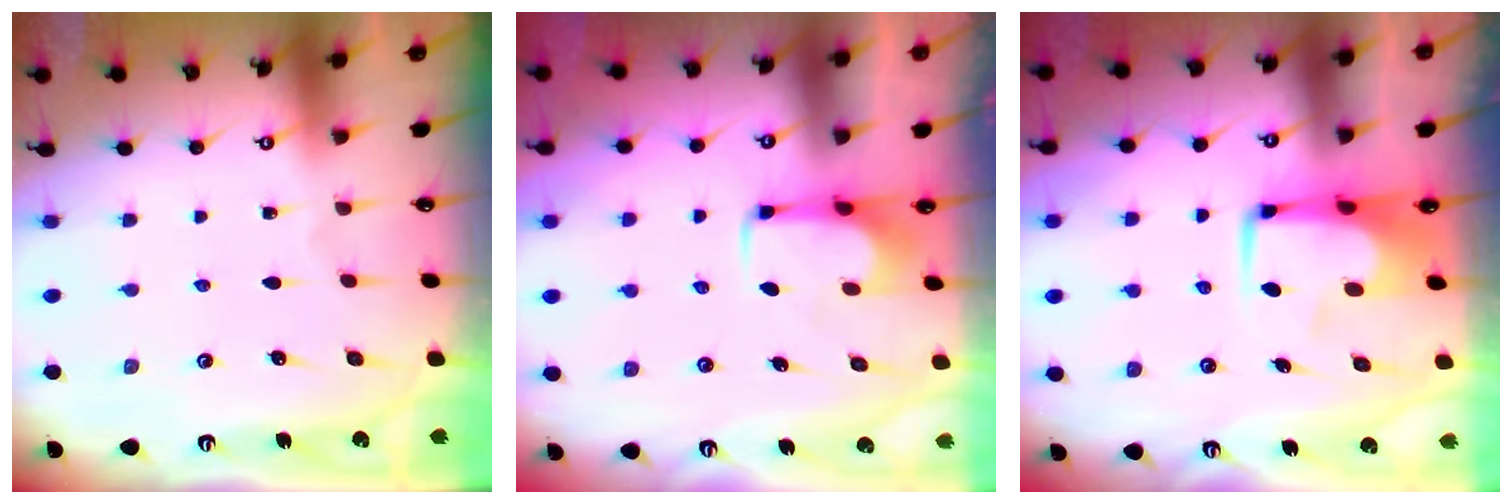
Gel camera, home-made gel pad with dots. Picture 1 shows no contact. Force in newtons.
{"total": 2.0, "press": 1.9, "slide": 0.4}
{"total": 6.3, "press": 6.2, "slide": 1.0}